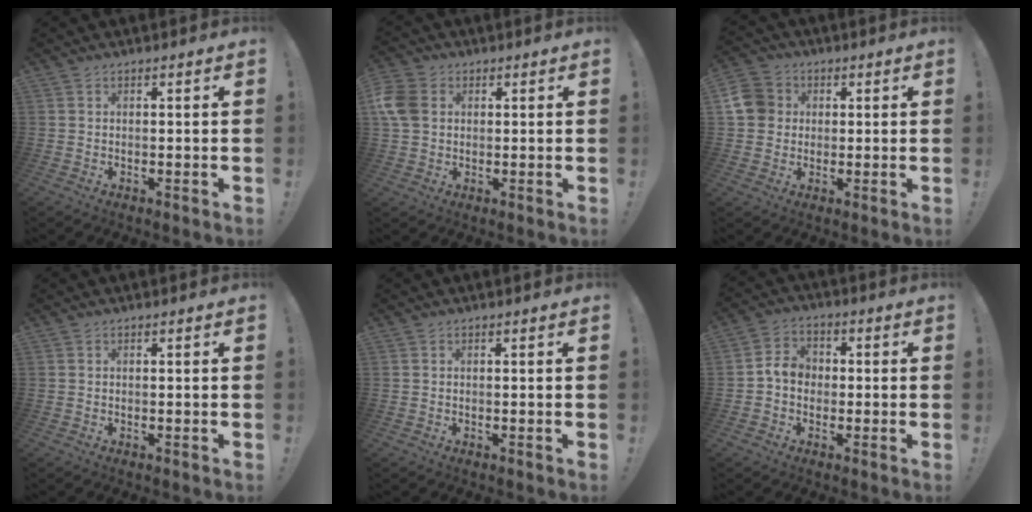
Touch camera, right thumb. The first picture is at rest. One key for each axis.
{"total": 9.1, "fx": 1.5, "fy": 7.2, "fz": 5.4, "tx": -0.103, "ty": 0.007, "tz": 0.033}
{"total": 8.8, "fx": 1.2, "fy": 8.0, "fz": 3.4, "tx": -0.064, "ty": 0.011, "tz": 0.027}
{"total": 0.0}
{"total": 0.0}
{"total": 6.6, "fx": -0.7, "fy": 5.4, "fz": 3.7, "tx": -0.056, "ty": 0.020, "tz": -0.009}